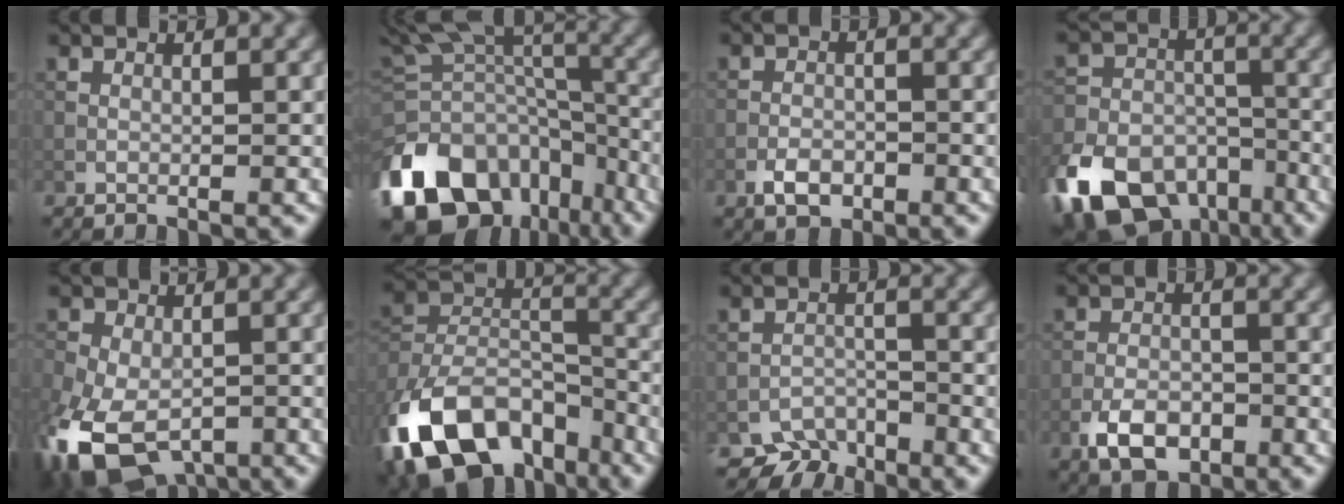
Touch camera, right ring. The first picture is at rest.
{"total": 15.4, "force": [-9.0, 9.5, 8.1], "torque": [-0.207, -0.003, -0.140]}
{"total": 2.5, "force": [-1.4, 1.5, 1.5], "torque": [-0.023, 0.002, -0.029]}
{"total": 14.6, "force": [-9.1, 9.1, 6.9], "torque": [-0.159, -0.028, -0.157]}
{"total": 13.6, "force": [-6.3, 8.2, 8.8], "torque": [-0.192, -0.049, -0.108]}
{"total": 14.5, "force": [-8.6, 8.7, 7.8], "torque": [-0.173, 0.005, -0.152]}
{"total": 2.9, "force": [-2.5, 1.4, 0.3], "torque": [0.008, 0.002, -0.045]}
{"total": 4.4, "force": [-2.4, 2.6, 2.7], "torque": [-0.044, -0.004, -0.048]}